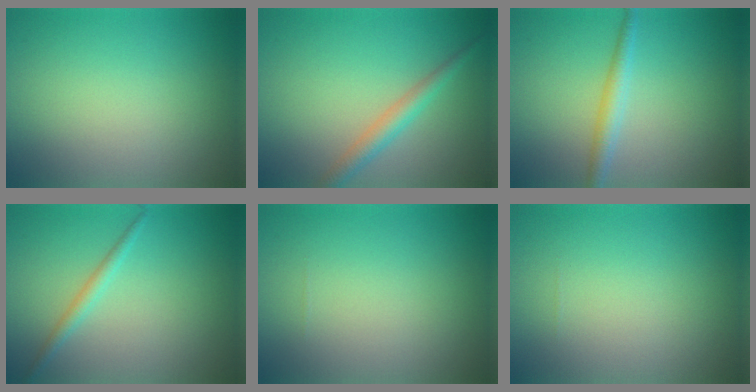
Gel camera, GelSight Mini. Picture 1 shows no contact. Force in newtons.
{"total": 2.5, "press": 2.5, "slide": 0.1}
{"total": 2.2, "press": 2.2, "slide": 0.1}
{"total": 1.5, "press": 1.5, "slide": 0.0}
{"total": 0.0}
{"total": 0.0}